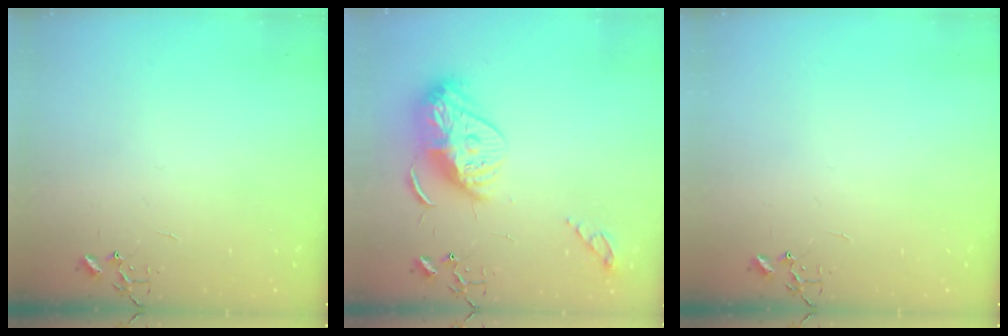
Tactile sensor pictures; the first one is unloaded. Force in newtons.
{"total": 16.0, "press": 16.0, "slide": 0.9}
{"total": 0.0}